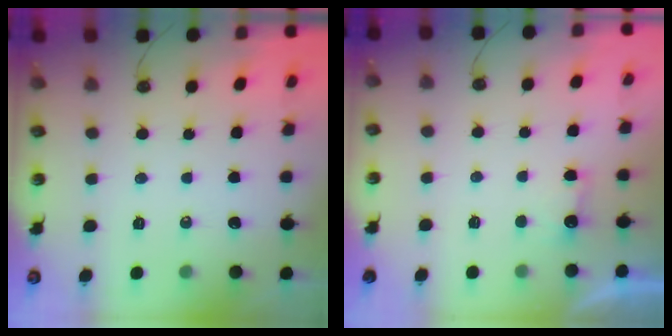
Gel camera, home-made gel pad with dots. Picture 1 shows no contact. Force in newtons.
{"total": 2.3, "press": 2.2, "slide": 0.8}